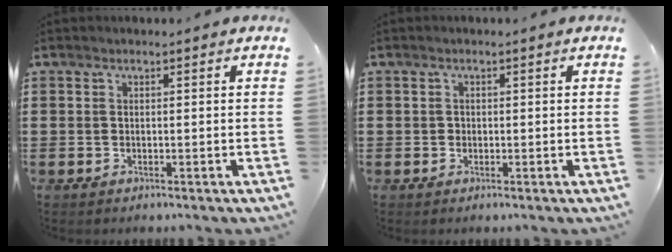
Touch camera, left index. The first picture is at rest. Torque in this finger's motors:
{"motor_torque": [-0.09, 0.38, -0.10, -0.01]}